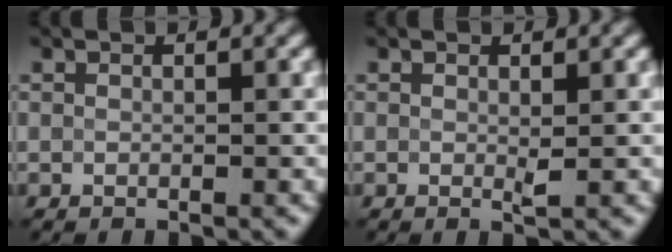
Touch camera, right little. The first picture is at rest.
{"total": 0.6, "force": [0.1, 0.0, 0.6], "torque": [-0.012, -0.003, -0.001]}